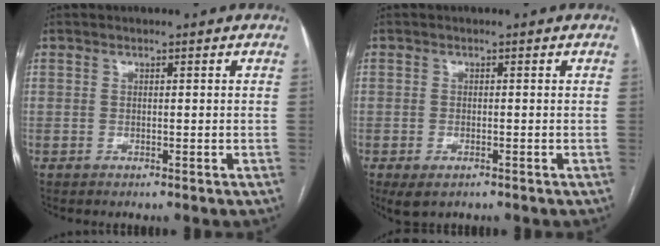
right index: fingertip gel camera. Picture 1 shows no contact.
{"total": 2.8, "force": [-1.5, 1.3, 2.0], "torque": [-0.040, -0.005, -0.016]}